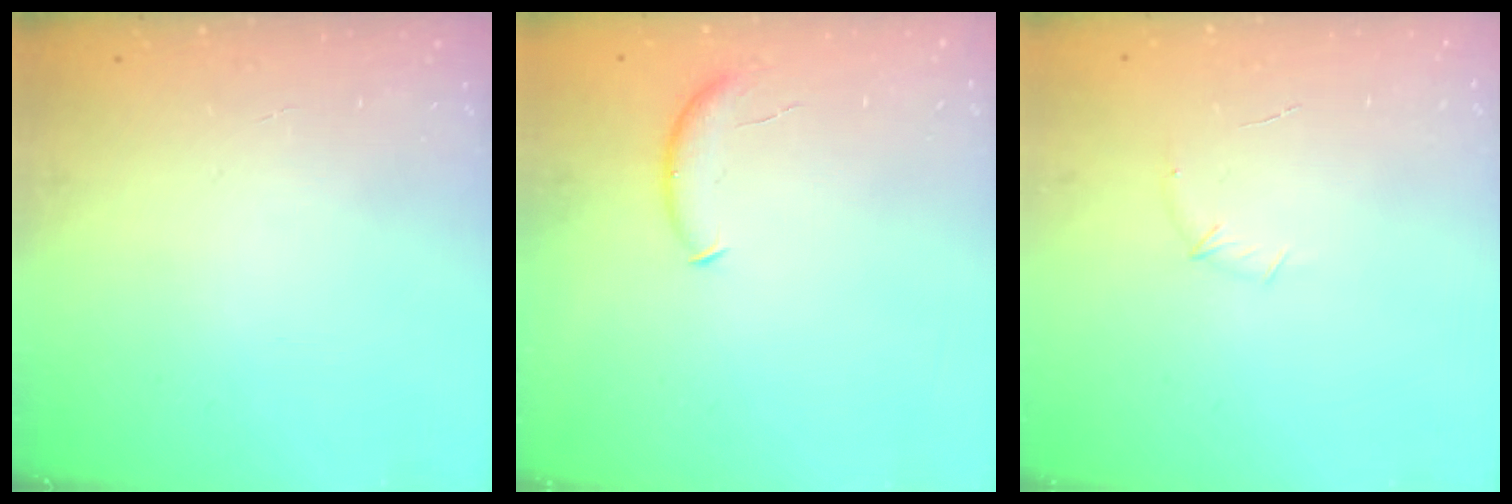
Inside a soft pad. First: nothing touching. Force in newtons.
{"total": 6.8, "press": 6.8, "slide": 0.6}
{"total": 5.0, "press": 4.8, "slide": 1.4}